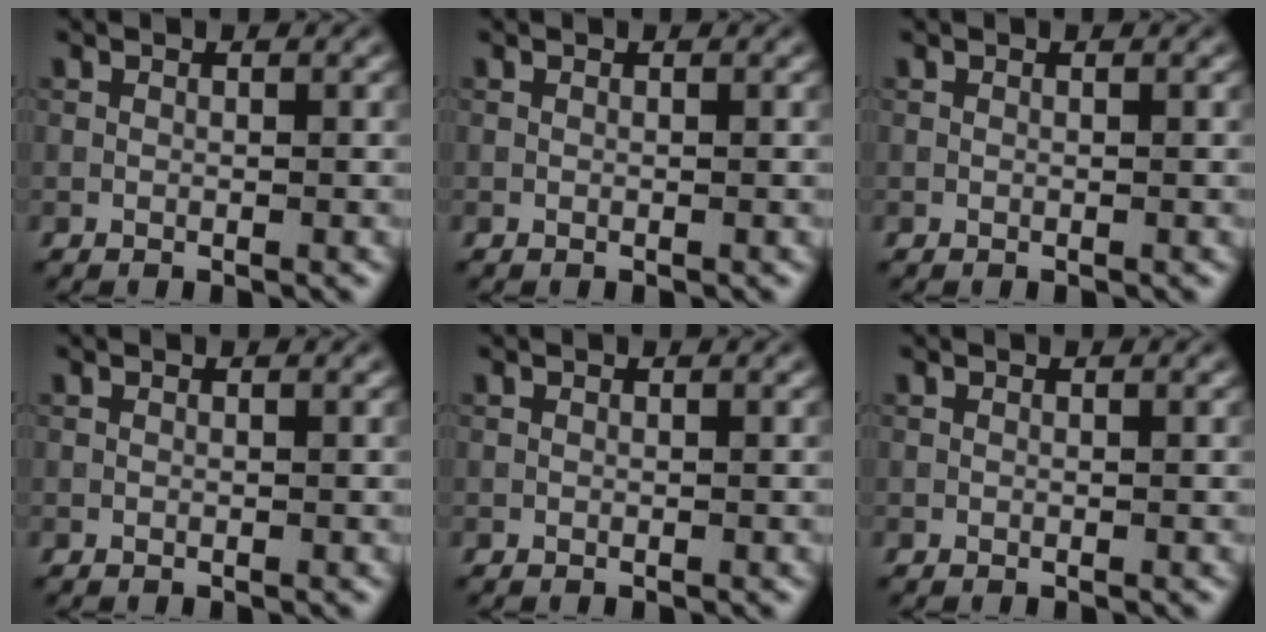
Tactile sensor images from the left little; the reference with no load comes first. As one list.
[{"total": 0.0}, {"total": 0.0}, {"total": 0.0}, {"total": 0.0}, {"total": 0.0}]